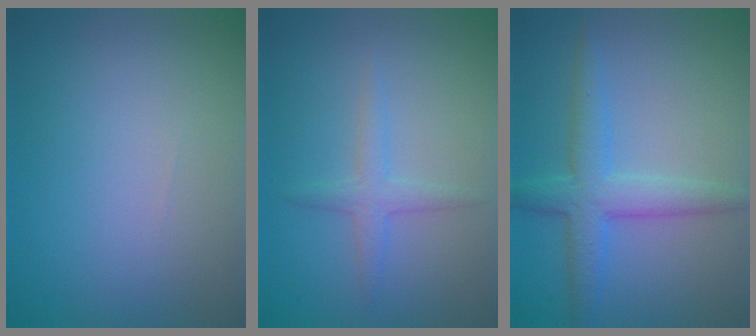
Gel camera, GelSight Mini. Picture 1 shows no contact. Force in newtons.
{"total": 1.9, "press": 1.9, "slide": 0.1}
{"total": 4.1, "press": 4.1, "slide": 0.0}